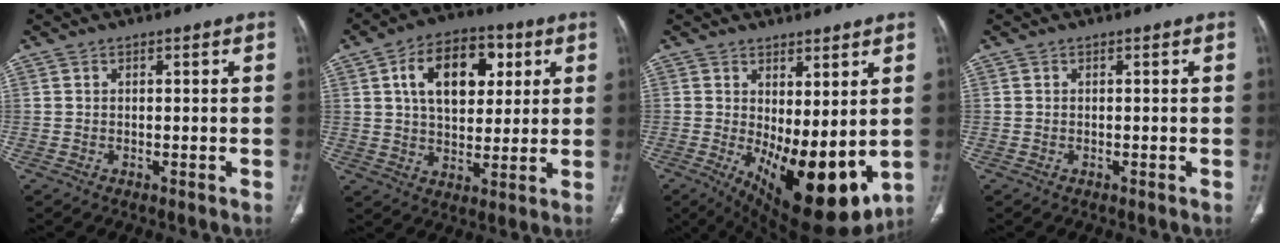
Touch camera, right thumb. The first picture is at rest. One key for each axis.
{"total": 15.0, "fx": 4.7, "fy": 9.3, "fz": 10.8, "tx": -0.140, "ty": 0.000, "tz": 0.076}
{"total": 16.4, "fx": -1.0, "fy": 7.0, "fz": 14.8, "tx": -0.219, "ty": -0.036, "tz": 0.010}
{"total": 0.0}